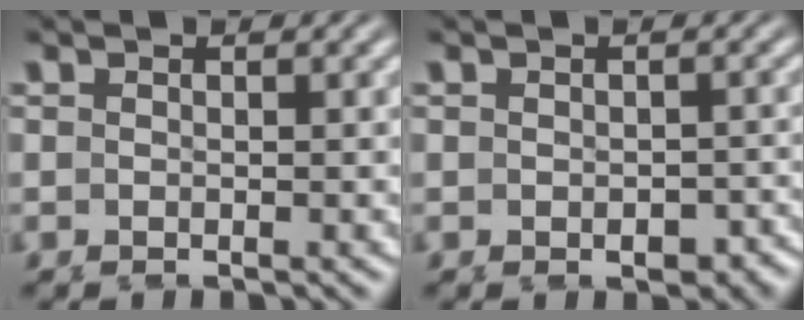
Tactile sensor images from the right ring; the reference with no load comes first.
{"total": 2.0, "force": [-1.5, 1.1, 0.6], "torque": [-0.004, -0.009, -0.019]}